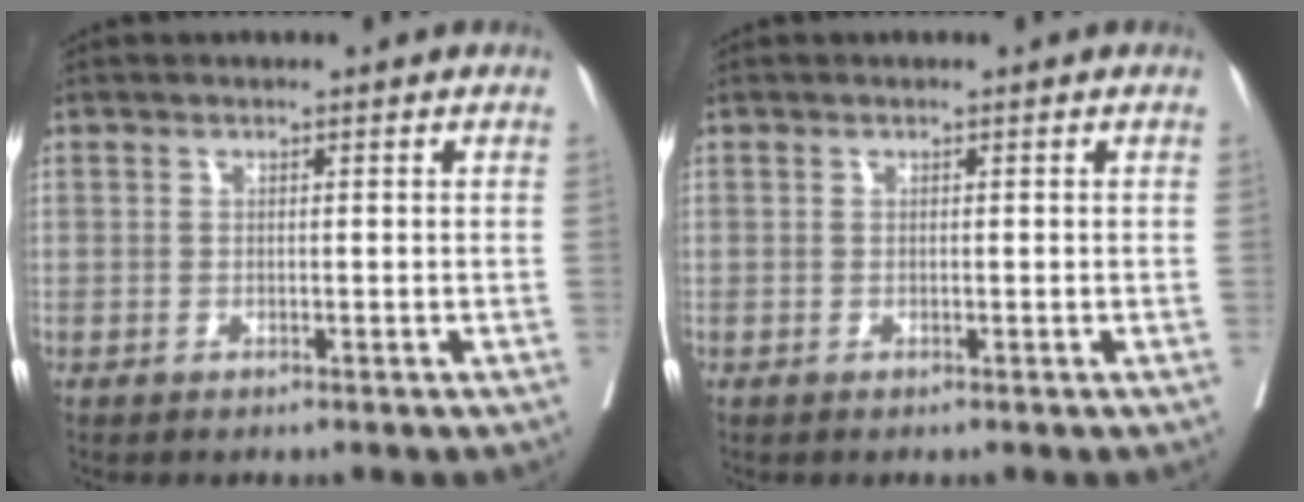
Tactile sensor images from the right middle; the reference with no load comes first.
{"total": 0.0}